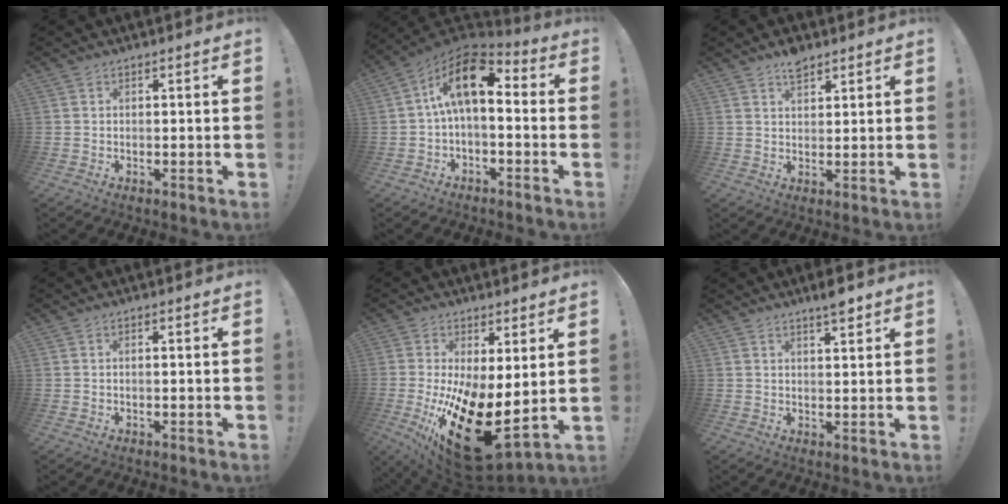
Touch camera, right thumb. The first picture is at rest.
{"total": 13.9, "force": [2.4, 6.6, 12.0], "torque": [-0.200, 0.004, 0.047]}
{"total": 4.6, "force": [3.5, 2.3, 1.9], "torque": [-0.018, -0.019, 0.061]}
{"total": 0.9, "force": [-0.4, -0.1, 0.7], "torque": [-0.018, 0.001, -0.007]}
{"total": 21.0, "force": [-5.4, 9.3, 18.1], "torque": [-0.279, 0.007, -0.066]}
{"total": 3.9, "force": [3.0, 0.4, 2.5], "torque": [-0.034, -0.021, 0.046]}